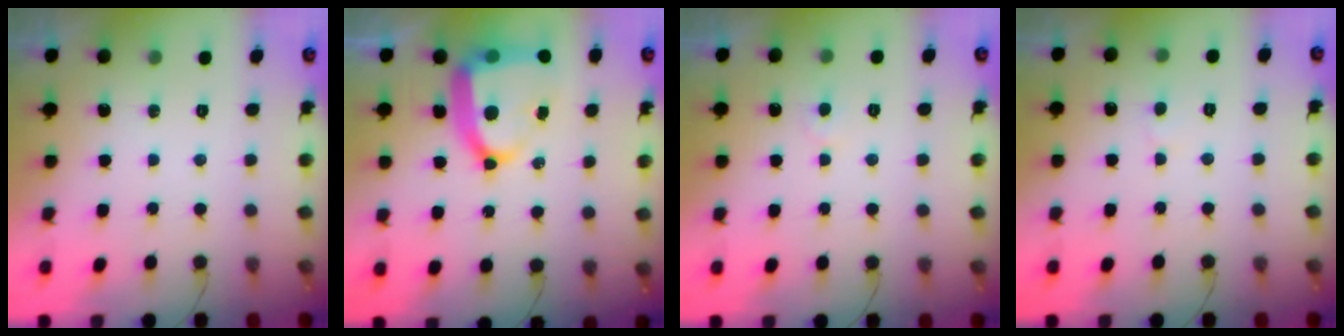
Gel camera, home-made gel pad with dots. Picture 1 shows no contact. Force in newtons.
{"total": 16.5, "press": 16.4, "slide": 1.6}
{"total": 4.4, "press": 4.4, "slide": 0.4}
{"total": 3.2, "press": 3.2, "slide": 0.2}